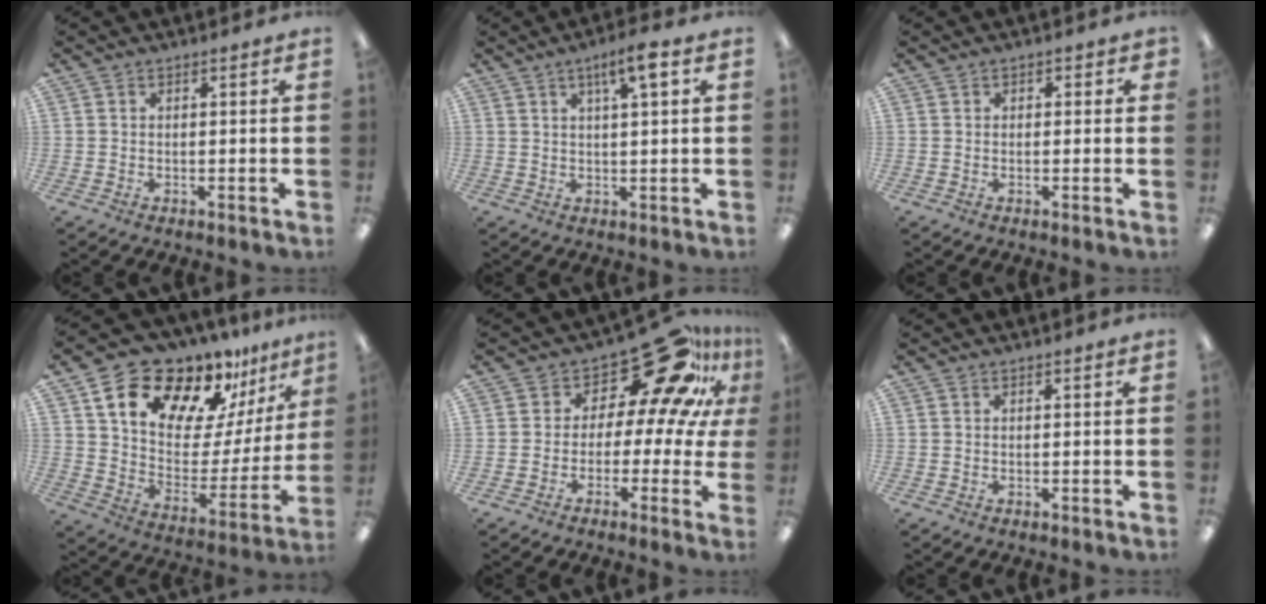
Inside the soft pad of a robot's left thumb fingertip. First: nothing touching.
{"total": 5.4, "force": [2.8, 0.9, 4.5], "torque": [-0.069, -0.006, 0.042]}
{"total": 1.0, "force": [-0.2, 0.9, 0.3], "torque": [0.003, 0.001, -0.007]}
{"total": 19.3, "force": [15.5, 8.6, 7.5], "torque": [-0.136, -0.116, 0.271]}
{"total": 18.4, "force": [11.8, 7.9, 11.7], "torque": [-0.168, -0.087, 0.192]}
{"total": 0.0}